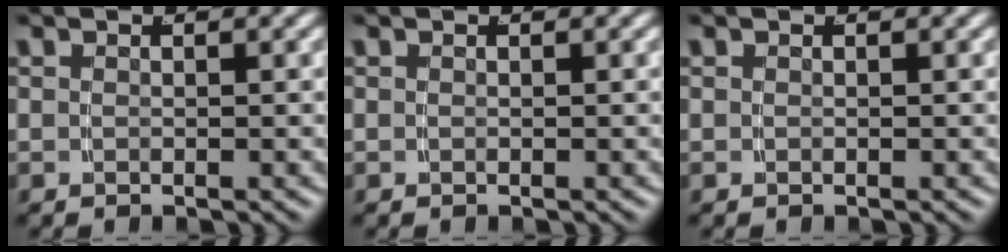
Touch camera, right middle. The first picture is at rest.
{"total": 0.0}
{"total": 0.0}